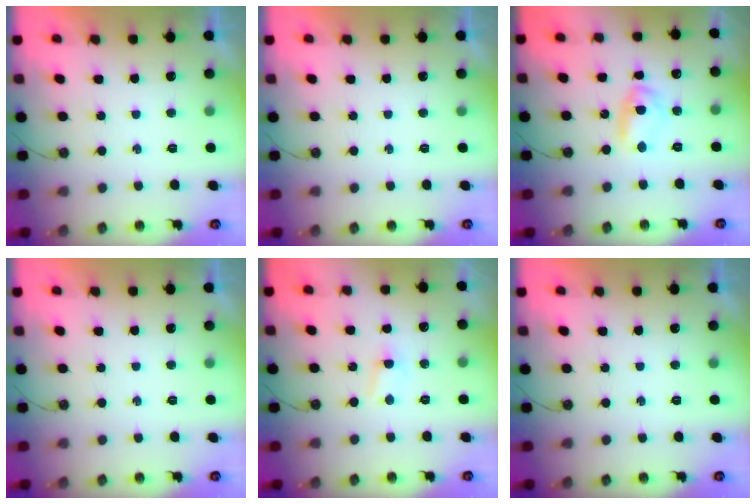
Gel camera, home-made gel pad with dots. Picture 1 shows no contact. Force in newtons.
{"total": 0.0}
{"total": 6.6, "press": 6.5, "slide": 0.4}
{"total": 0.0}
{"total": 2.8, "press": 2.8, "slide": 0.4}
{"total": 0.0}